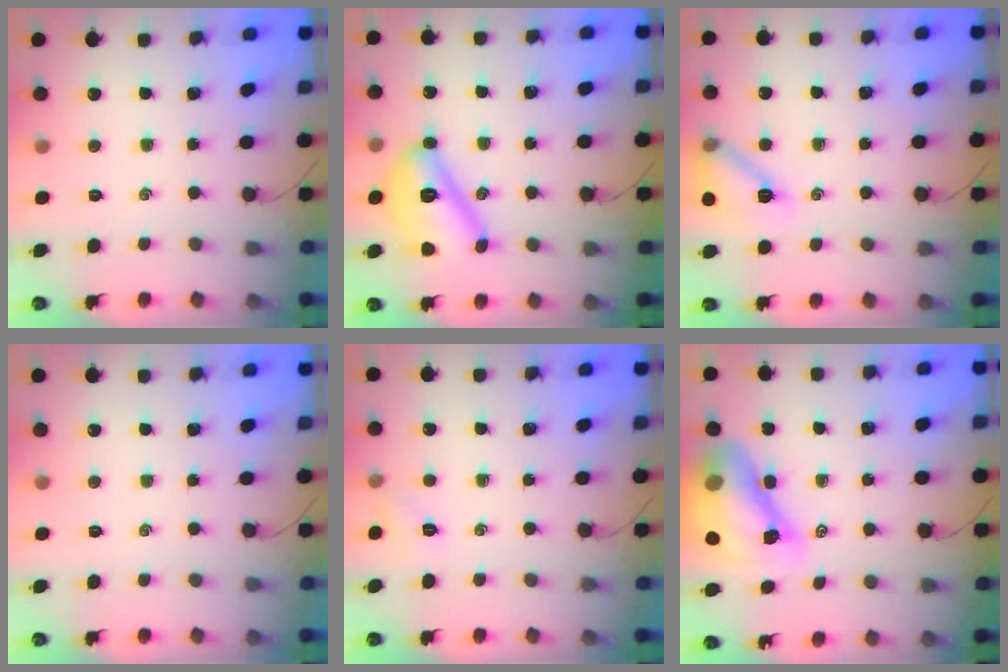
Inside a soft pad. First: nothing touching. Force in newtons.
{"total": 14.1, "press": 14.1, "slide": 1.0}
{"total": 12.8, "press": 12.7, "slide": 0.7}
{"total": 0.0}
{"total": 5.6, "press": 5.3, "slide": 1.6}
{"total": 16.0, "press": 15.3, "slide": 4.6}